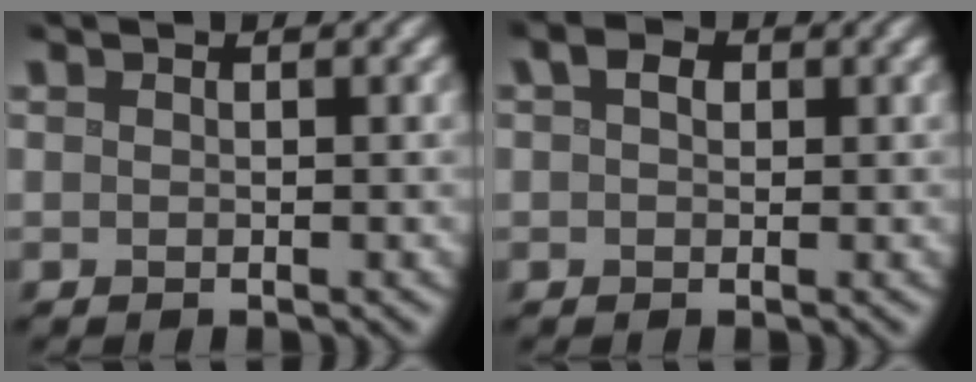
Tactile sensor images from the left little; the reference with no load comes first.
{"total": 1.9, "force": [0.6, 1.2, 1.3], "torque": [-0.020, 0.007, 0.002]}